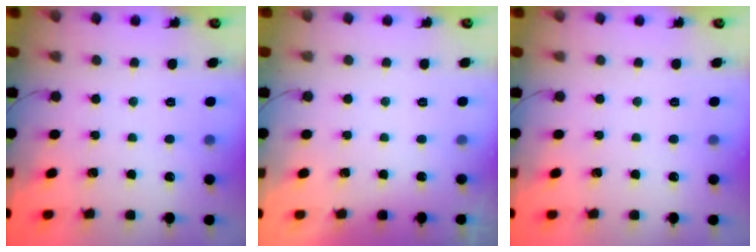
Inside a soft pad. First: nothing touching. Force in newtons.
{"total": 0.0}
{"total": 0.0}